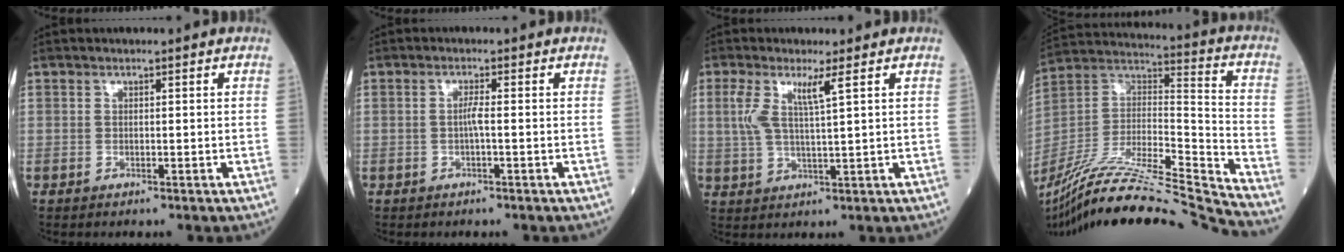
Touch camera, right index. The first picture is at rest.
{"total": 1.4, "force": [-0.3, -0.1, 1.4], "torque": [-0.026, 0.001, -0.007]}
{"total": 5.3, "force": [2.2, 0.2, 4.8], "torque": [-0.107, 0.006, 0.047]}
{"total": 28.9, "force": [-25.9, -1.2, 12.7], "torque": [-0.231, -0.034, -0.433]}